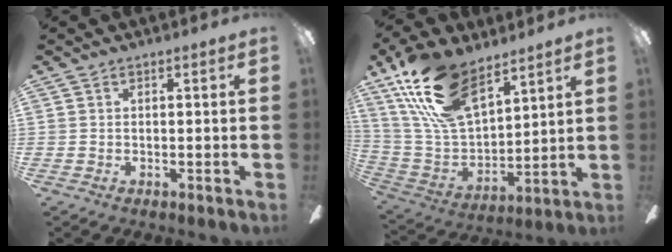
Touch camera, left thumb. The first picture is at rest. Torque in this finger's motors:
{"motor_torque": [0.32, 0.35, 1.62, -1.15, 0.33]}